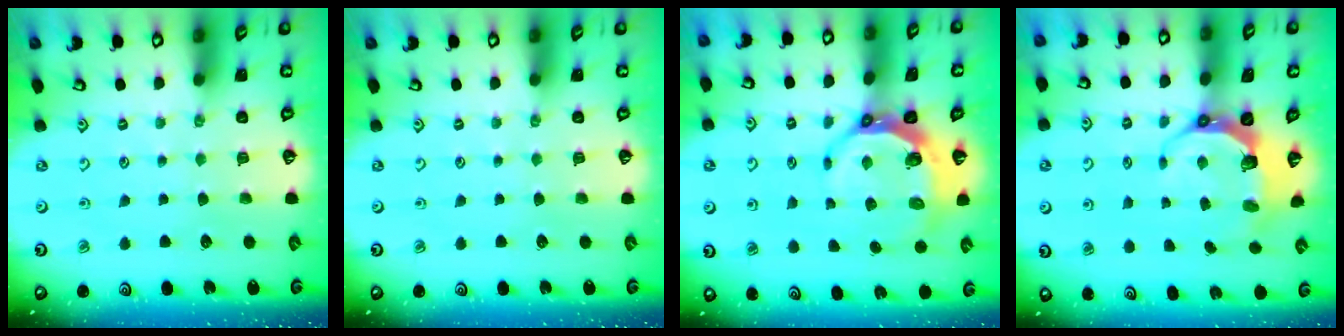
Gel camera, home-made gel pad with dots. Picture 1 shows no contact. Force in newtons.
{"total": 0.0}
{"total": 7.9, "press": 6.9, "slide": 4.0}
{"total": 8.1, "press": 6.9, "slide": 4.2}